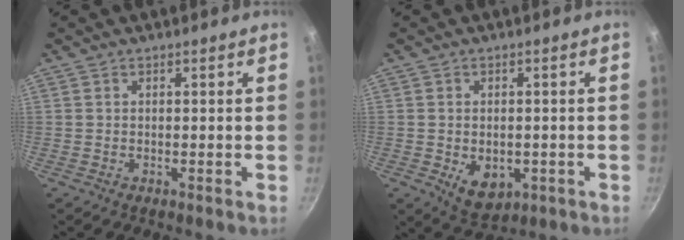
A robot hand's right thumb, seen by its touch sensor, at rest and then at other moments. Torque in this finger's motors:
{"motor_torque": [-0.51, 0.15, 0.23, 0.62, 0.04]}